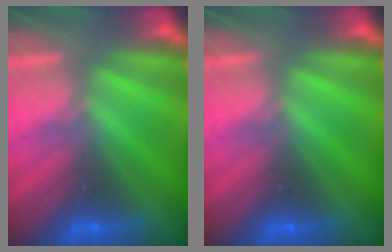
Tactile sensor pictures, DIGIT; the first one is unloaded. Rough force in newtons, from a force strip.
{"total": 0.0}